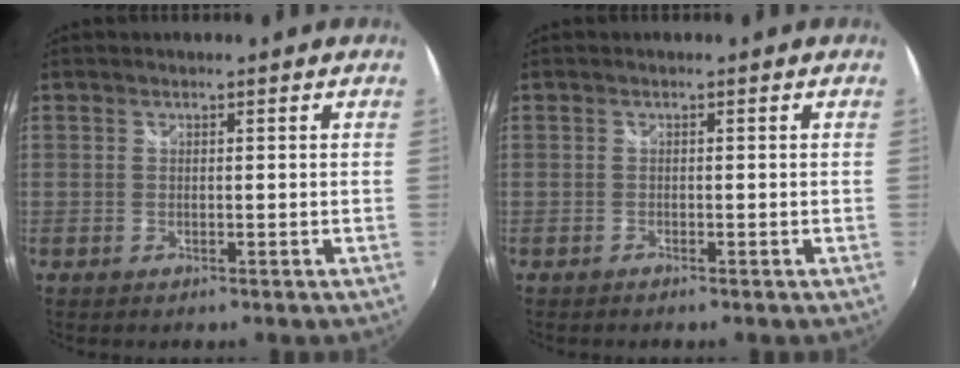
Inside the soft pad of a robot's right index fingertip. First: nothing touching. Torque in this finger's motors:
{"motor_torque": [-0.12, -0.11, 0.04, 0.01]}